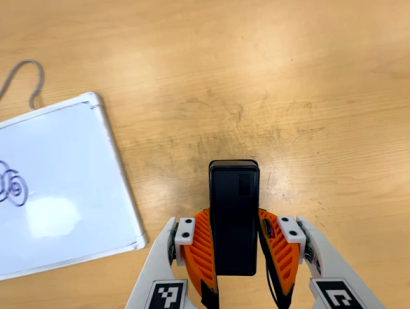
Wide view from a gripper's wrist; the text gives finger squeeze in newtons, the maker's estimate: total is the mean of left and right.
{"total": 4.0, "left": 2.7, "right": 5.3}